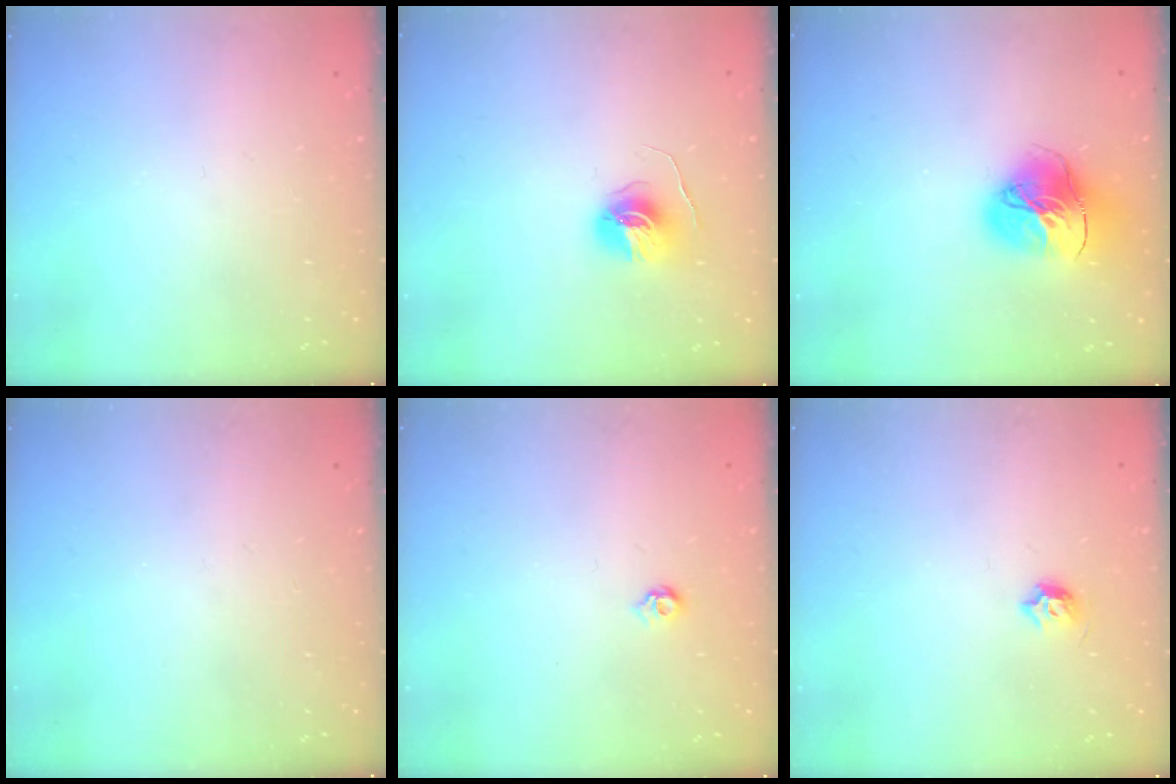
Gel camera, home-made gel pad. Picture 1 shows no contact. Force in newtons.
{"total": 6.7, "press": 6.7, "slide": 0.4}
{"total": 16.2, "press": 16.1, "slide": 1.6}
{"total": 0.0}
{"total": 4.2, "press": 4.1, "slide": 0.8}
{"total": 4.7, "press": 4.6, "slide": 1.2}